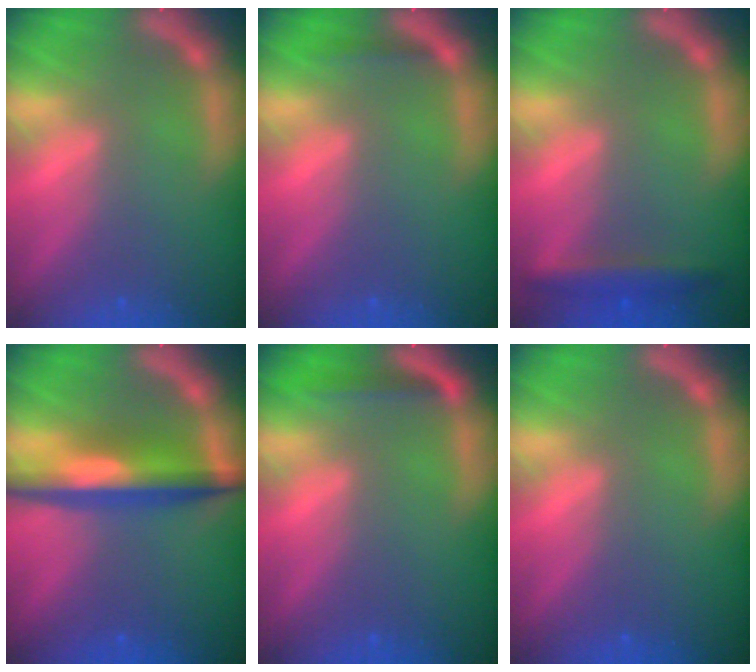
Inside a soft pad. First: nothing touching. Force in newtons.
{"total": 0.9}
{"total": 2.9}
{"total": 6.5}
{"total": 1.9}
{"total": 0.0}